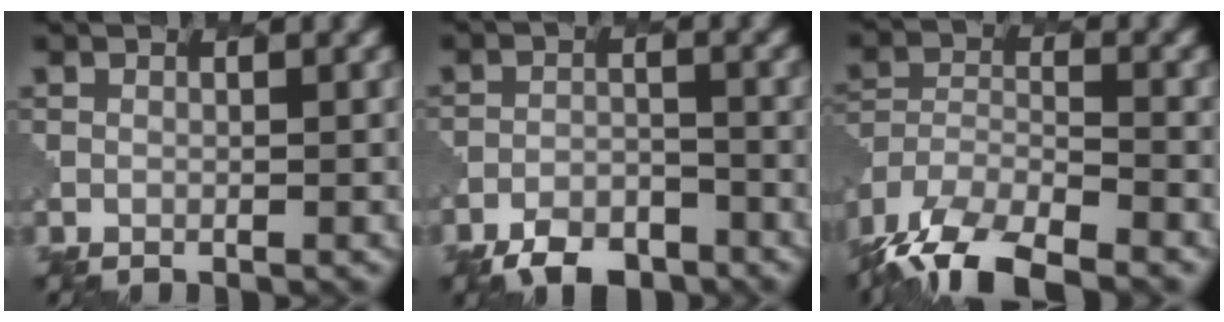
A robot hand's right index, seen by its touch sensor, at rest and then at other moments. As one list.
[{"total": 5.2, "force": [-4.3, 2.2, 2.0], "torque": [-0.027, -0.009, -0.078]}, {"total": 10.5, "force": [-8.5, 3.6, 5.0], "torque": [-0.097, -0.024, -0.144]}]